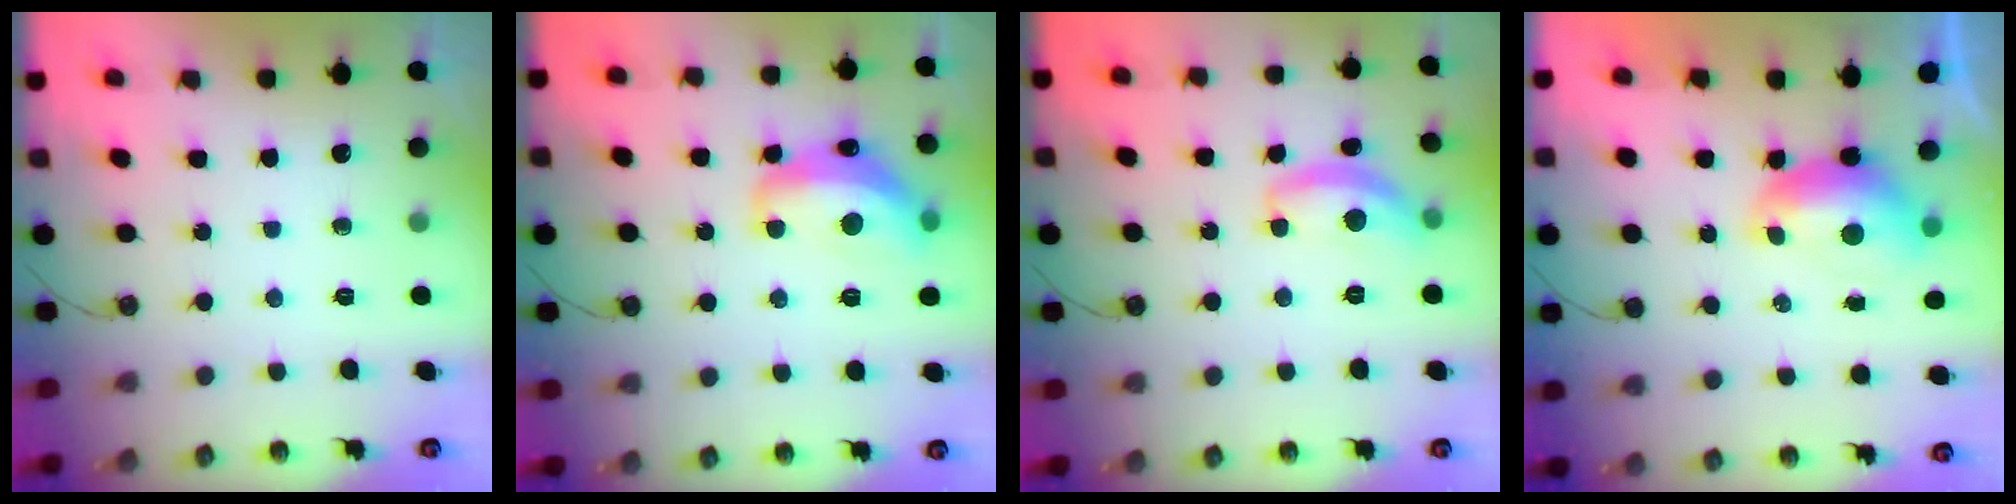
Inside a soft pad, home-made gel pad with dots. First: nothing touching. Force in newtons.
{"total": 9.3, "press": 9.3, "slide": 0.6}
{"total": 7.7, "press": 7.7, "slide": 0.6}
{"total": 0.8, "press": 0.7, "slide": 0.4}